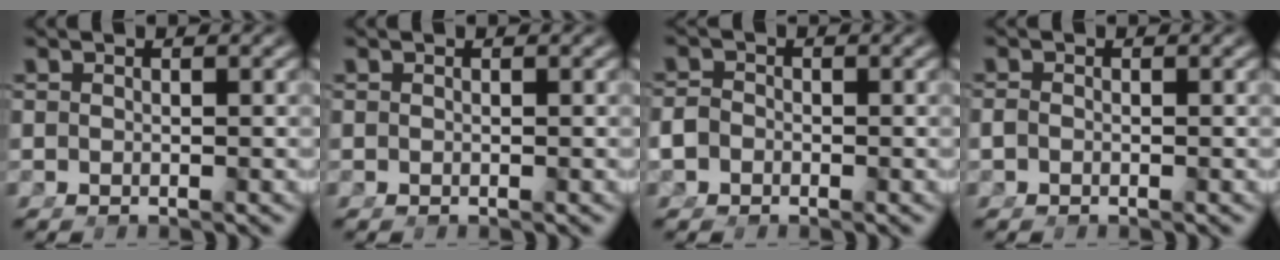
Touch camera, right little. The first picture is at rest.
{"total": 0.0}
{"total": 2.2, "force": [-1.1, 1.8, 0.8], "torque": [-0.025, -0.014, -0.014]}
{"total": 0.7, "force": [-0.6, 0.1, 0.4], "torque": [-0.009, -0.008, -0.006]}